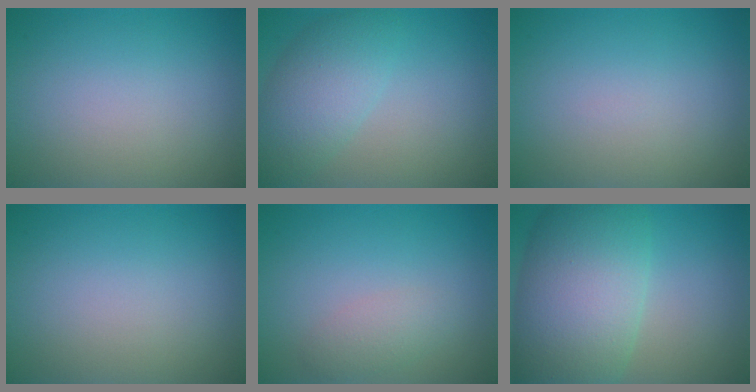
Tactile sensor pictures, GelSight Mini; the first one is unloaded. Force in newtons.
{"total": 4.8, "press": 4.8, "slide": 0.3}
{"total": 0.0}
{"total": 0.0}
{"total": 1.7, "press": 1.7, "slide": 0.1}
{"total": 11.2, "press": 11.2, "slide": 0.2}